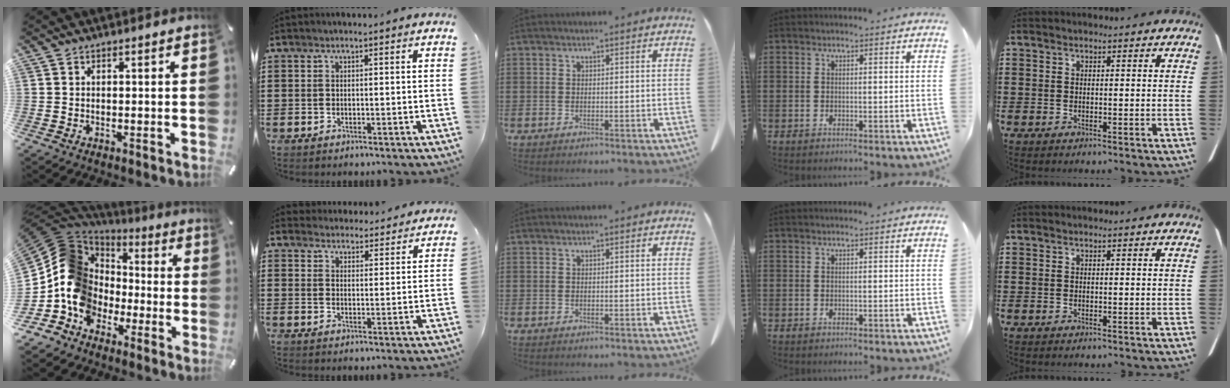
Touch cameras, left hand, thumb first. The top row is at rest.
{"thumb": {"total": 14.6, "force": [-3.3, 13.2, 5.4], "torque": [-0.146, 0.000, -0.058]}, "index": {"total": 4.1, "force": [4.1, 0.4, 0.0], "torque": [-0.014, -0.018, 0.075]}}